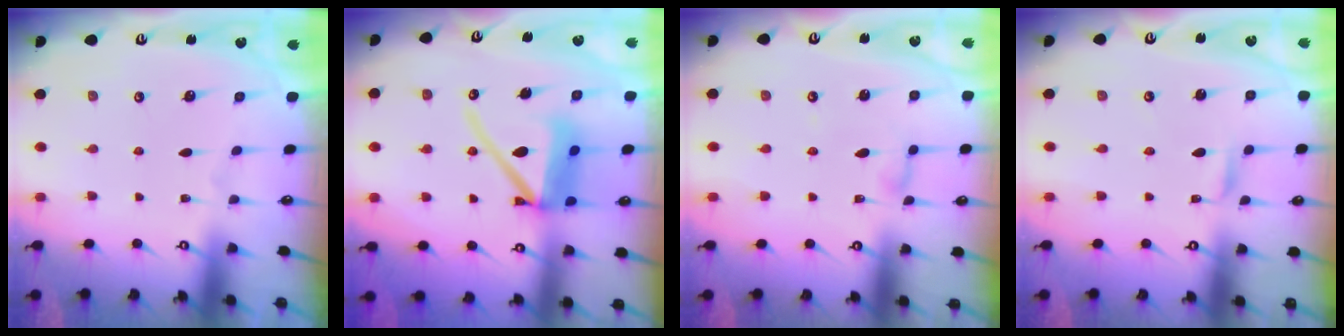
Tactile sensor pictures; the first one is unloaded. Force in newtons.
{"total": 13.7, "press": 13.6, "slide": 1.6}
{"total": 4.7, "press": 4.7, "slide": 0.4}
{"total": 1.4, "press": 1.4, "slide": 0.1}